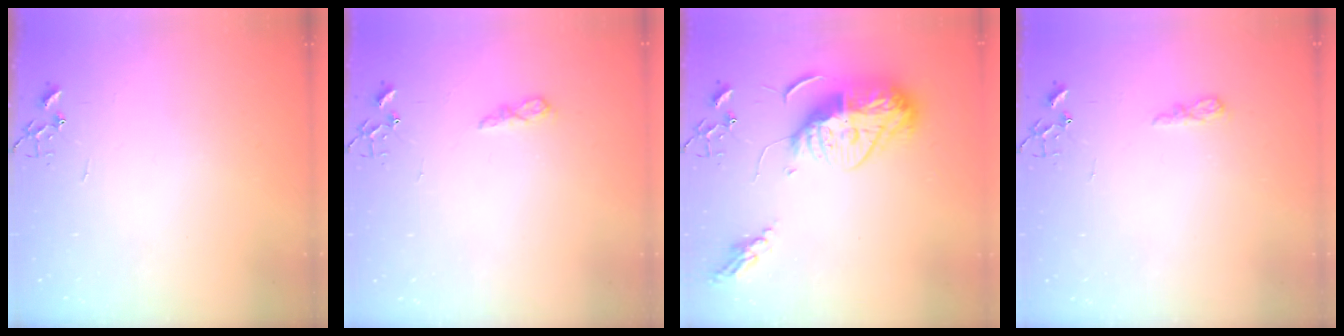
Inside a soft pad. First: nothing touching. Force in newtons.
{"total": 6.3, "press": 6.2, "slide": 0.6}
{"total": 17.4, "press": 17.3, "slide": 1.9}
{"total": 6.2, "press": 6.1, "slide": 0.7}